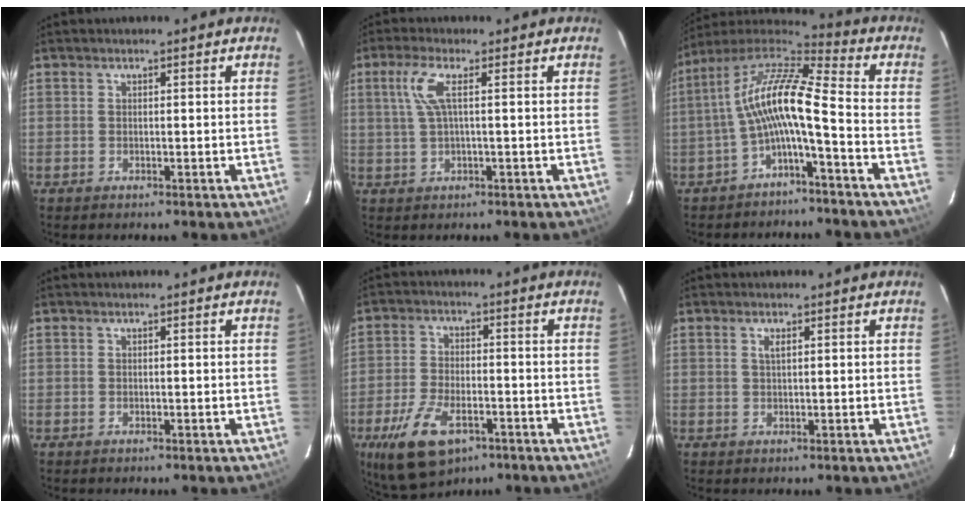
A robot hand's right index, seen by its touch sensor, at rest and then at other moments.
{"total": 4.6, "force": [0.9, 0.3, 4.5], "torque": [-0.093, 0.005, 0.025]}
{"total": 12.6, "force": [-2.6, 2.1, 12.1], "torque": [-0.238, 0.020, -0.056]}
{"total": 0.0}
{"total": 12.5, "force": [-6.8, 6.2, 8.4], "torque": [-0.183, -0.015, -0.117]}
{"total": 1.2, "force": [0.5, 0.4, 1.0], "torque": [-0.019, 0.001, 0.009]}